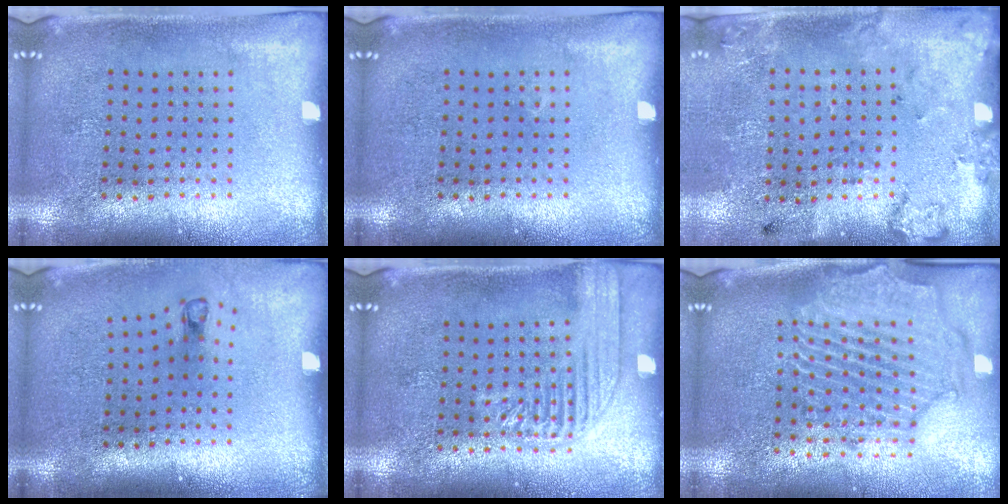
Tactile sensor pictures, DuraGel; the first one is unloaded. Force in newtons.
{"total": 0.0}
{"total": 2.2, "press": 1.4, "slide": 1.7}
{"total": 0.8, "press": 0.4, "slide": 0.7}
{"total": 2.4, "press": 2.4, "slide": 0.3}
{"total": 2.4, "press": 2.2, "slide": 0.8}